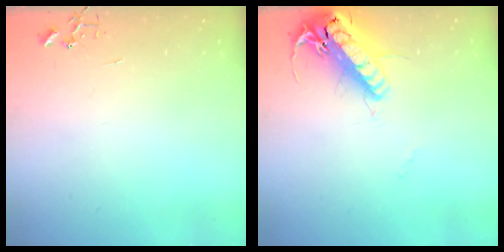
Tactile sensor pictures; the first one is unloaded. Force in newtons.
{"total": 19.2, "press": 18.9, "slide": 3.3}